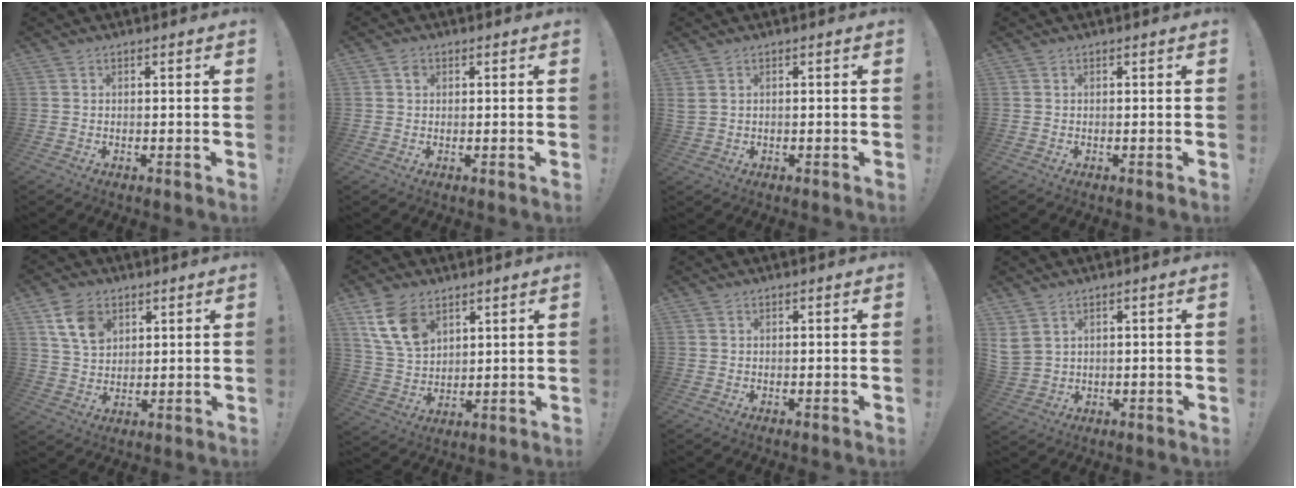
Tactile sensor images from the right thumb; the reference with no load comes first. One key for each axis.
{"total": 1.4, "fx": 0.3, "fy": 1.3, "fz": 0.6, "tx": -0.010, "ty": 0.003, "tz": 0.005}
{"total": 1.7, "fx": 0.9, "fy": 1.1, "fz": 1.0, "tx": -0.021, "ty": 0.005, "tz": 0.017}
{"total": 0.0}
{"total": 10.3, "fx": 5.0, "fy": 7.4, "fz": 5.1, "tx": -0.083, "ty": -0.011, "tz": 0.100}
{"total": 12.7, "fx": 6.8, "fy": 8.5, "fz": 6.6, "tx": -0.121, "ty": -0.018, "tz": 0.137}
{"total": 0.0}
{"total": 4.8, "fx": 2.6, "fy": 3.4, "fz": 2.2, "tx": -0.060, "ty": -0.007, "tz": 0.052}